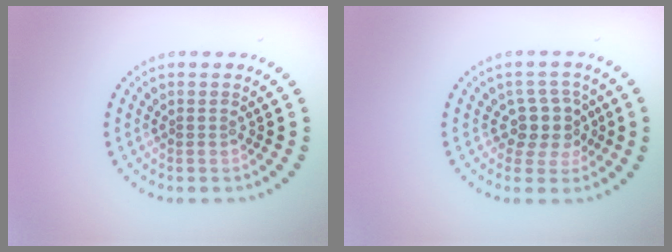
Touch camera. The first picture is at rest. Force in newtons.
{"total": 2.9, "press": 2.4, "slide": 1.6}